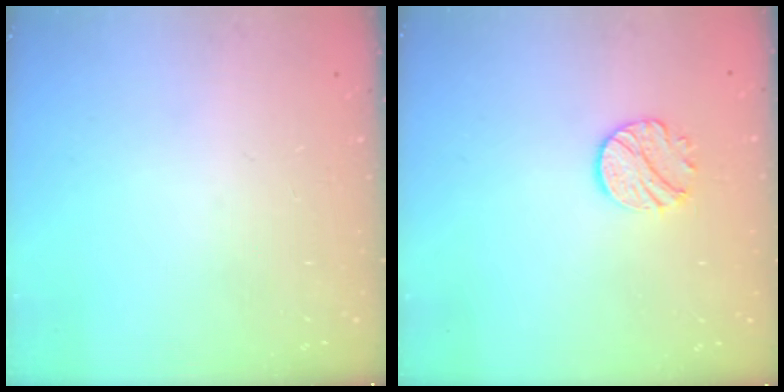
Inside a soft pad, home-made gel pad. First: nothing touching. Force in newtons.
{"total": 9.0, "press": 9.0, "slide": 0.3}